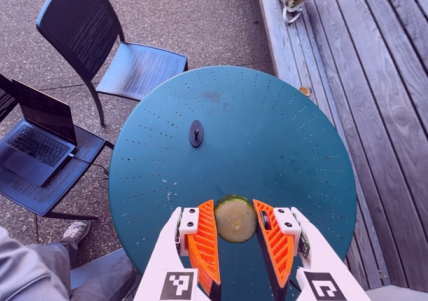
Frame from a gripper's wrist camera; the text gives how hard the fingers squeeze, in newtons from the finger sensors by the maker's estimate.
{"total": 10.1, "left": 9.7, "right": 10.5}